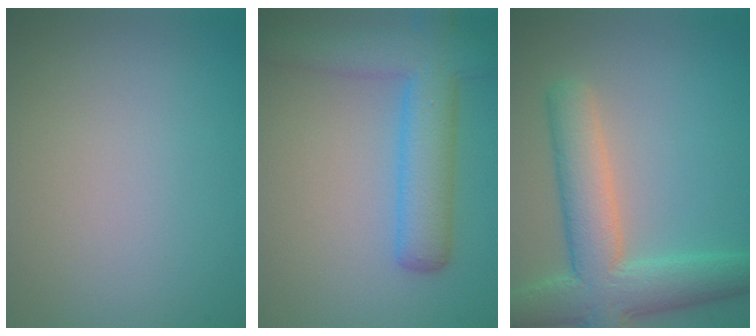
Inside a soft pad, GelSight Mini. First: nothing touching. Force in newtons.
{"total": 6.6, "press": 6.6, "slide": 0.4}
{"total": 7.7, "press": 7.7, "slide": 0.4}